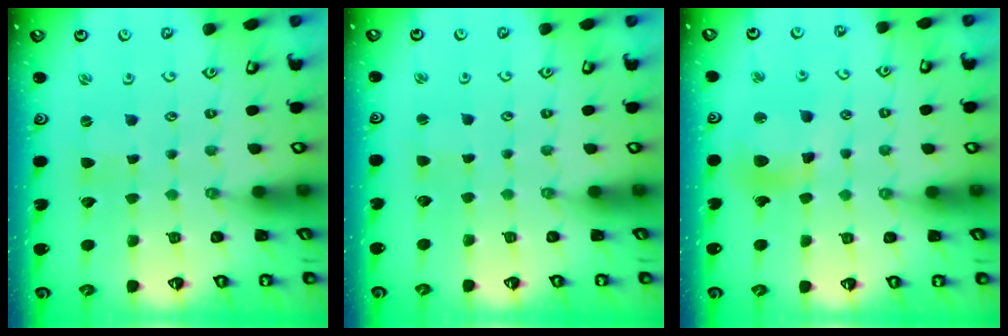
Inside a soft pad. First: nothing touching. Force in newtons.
{"total": 1.6, "press": 1.6, "slide": 0.3}
{"total": 11.5, "press": 11.2, "slide": 2.3}